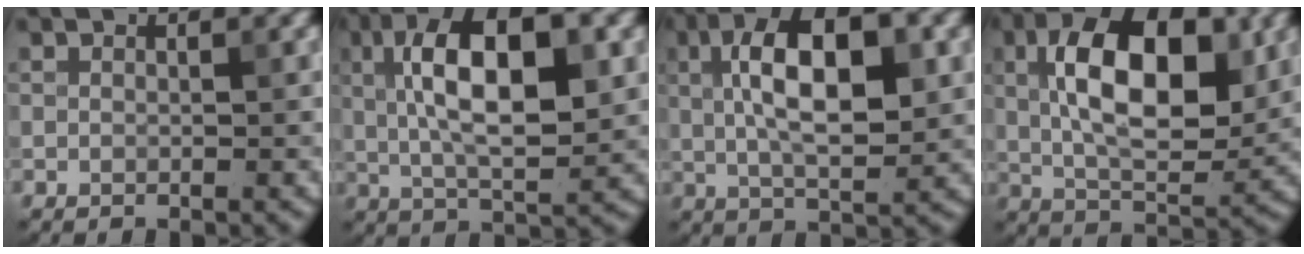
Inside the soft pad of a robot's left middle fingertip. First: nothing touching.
{"total": 10.4, "force": [1.7, 4.1, 9.5], "torque": [-0.161, 0.016, 0.024]}
{"total": 9.3, "force": [1.4, 3.7, 8.4], "torque": [-0.144, 0.012, 0.020]}
{"total": 10.6, "force": [1.6, 5.1, 9.2], "torque": [-0.149, 0.012, 0.022]}